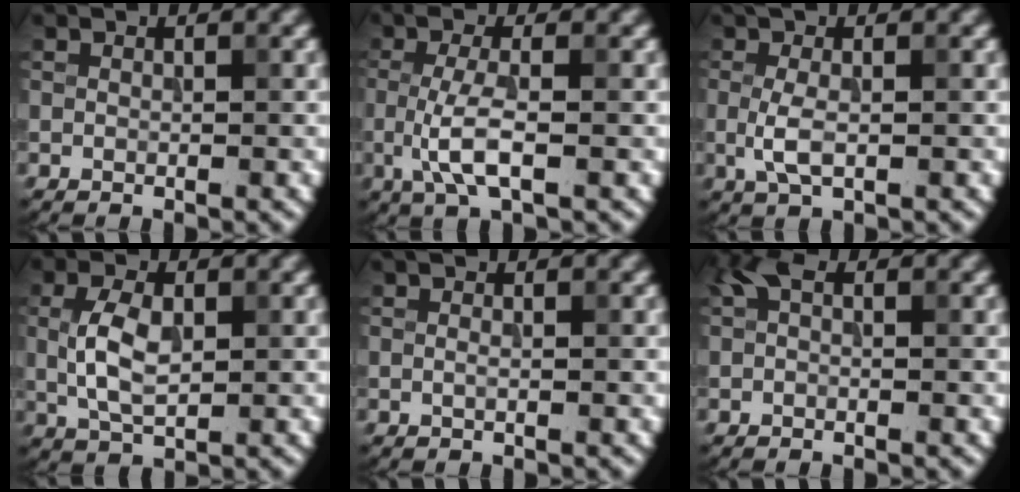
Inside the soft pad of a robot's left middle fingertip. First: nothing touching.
{"total": 4.1, "force": [-0.7, 1.1, 3.8], "torque": [-0.083, -0.005, -0.019]}
{"total": 2.6, "force": [-0.1, 0.9, 2.5], "torque": [-0.058, -0.001, -0.003]}
{"total": 4.3, "force": [0.2, 2.3, 3.6], "torque": [-0.082, 0.004, 0.006]}
{"total": 0.7, "force": [0.1, 0.2, 0.7], "torque": [-0.017, 0.000, -0.001]}
{"total": 1.6, "force": [0.3, 0.9, 1.3], "torque": [-0.024, 0.007, 0.000]}